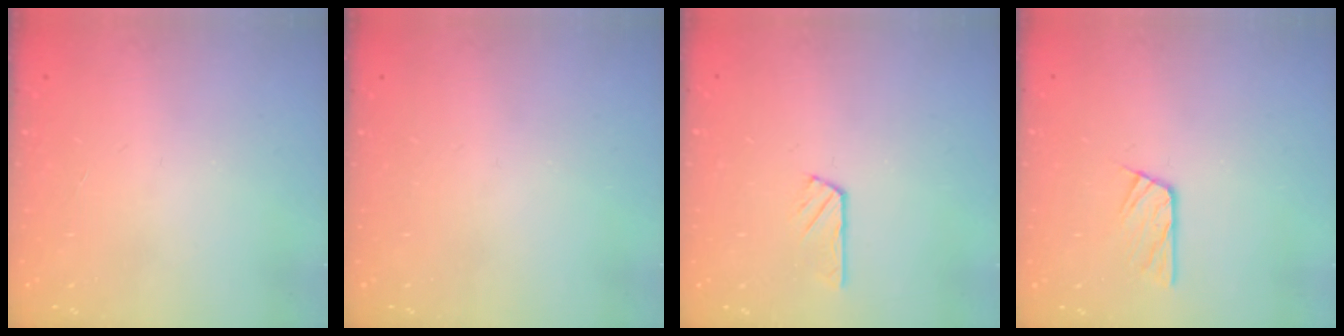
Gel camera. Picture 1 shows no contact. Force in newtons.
{"total": 0.0}
{"total": 3.6, "press": 3.5, "slide": 0.4}
{"total": 6.1, "press": 6.1, "slide": 0.7}